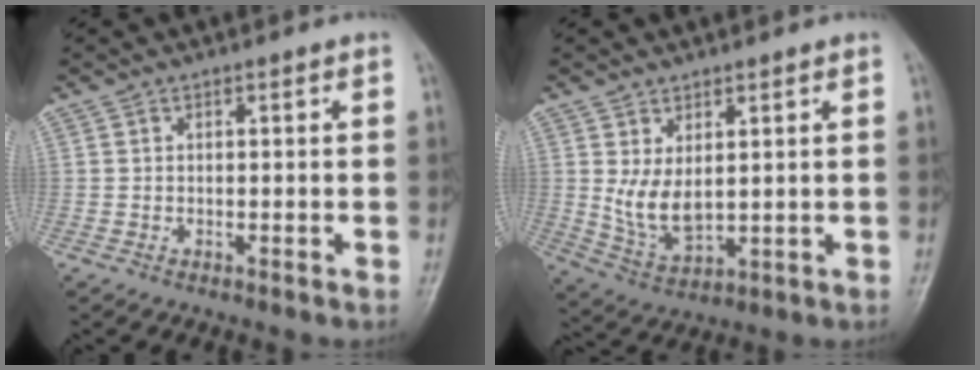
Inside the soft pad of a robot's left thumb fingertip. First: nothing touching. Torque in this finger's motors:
{"motor_torque": [1.00, 0.76, 0.58, -0.46, 0.29]}